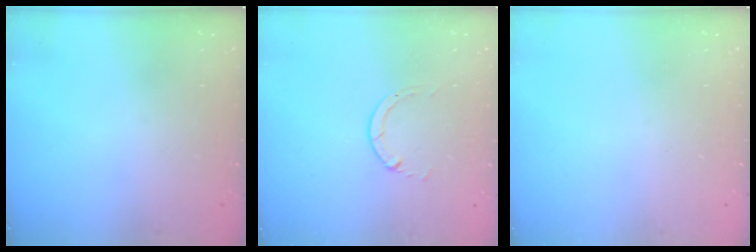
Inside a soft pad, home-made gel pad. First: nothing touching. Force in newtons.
{"total": 1.3, "press": 1.3, "slide": 0.2}
{"total": 0.0}